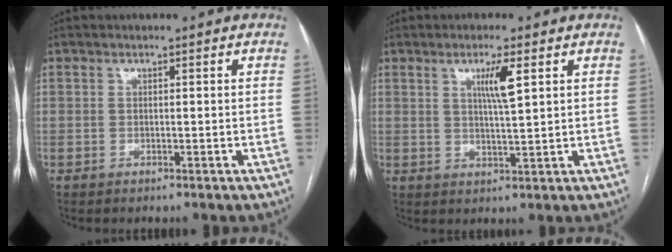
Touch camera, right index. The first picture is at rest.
{"total": 4.6, "force": [1.8, -0.1, 4.2], "torque": [-0.074, -0.004, 0.032]}